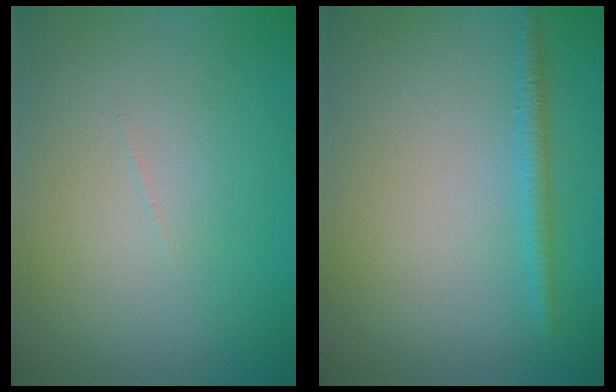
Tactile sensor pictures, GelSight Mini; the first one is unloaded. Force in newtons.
{"total": 1.5, "press": 1.5, "slide": 0.1}